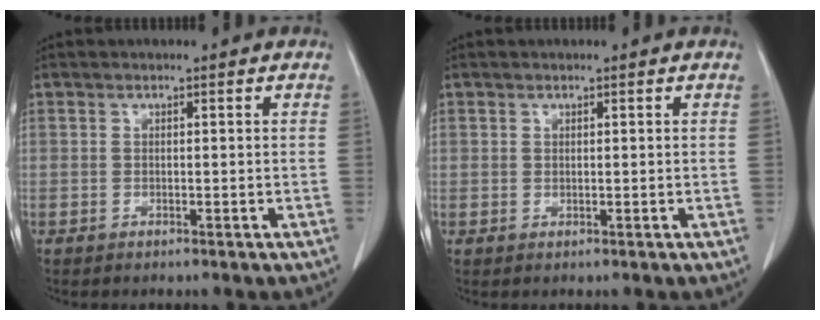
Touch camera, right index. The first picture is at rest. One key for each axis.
{"total": 0.7, "fx": 0.3, "fy": 0.7, "fz": 0.1, "tx": 0.006, "ty": 0.001, "tz": 0.001}